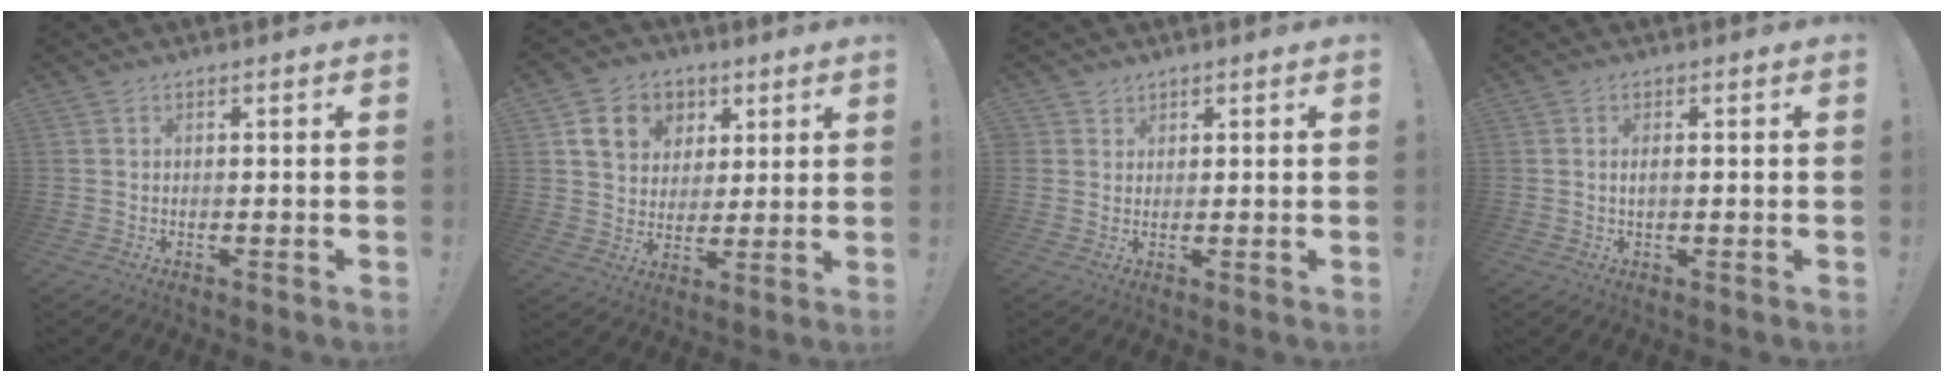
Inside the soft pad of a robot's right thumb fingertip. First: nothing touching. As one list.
[{"total": 11.9, "force": [5.2, 9.7, 4.5], "torque": [-0.060, -0.020, 0.104]}, {"total": 2.2, "force": [1.6, 1.5, 0.0], "torque": [0.002, -0.008, 0.028]}, {"total": 1.4, "force": [0.0, 0.5, 1.3], "torque": [-0.021, 0.001, -0.002]}]